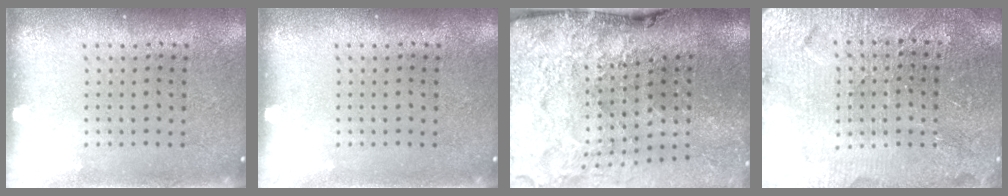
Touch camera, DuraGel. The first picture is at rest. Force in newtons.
{"total": 0.0}
{"total": 4.9, "press": 3.9, "slide": 3.1}
{"total": 4.4, "press": 4.2, "slide": 1.4}